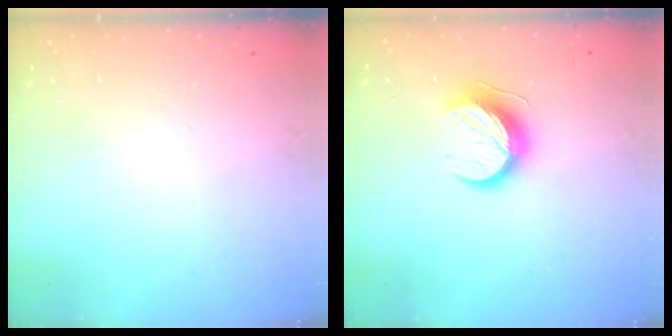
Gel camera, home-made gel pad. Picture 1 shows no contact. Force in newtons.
{"total": 12.4, "press": 12.4, "slide": 0.1}